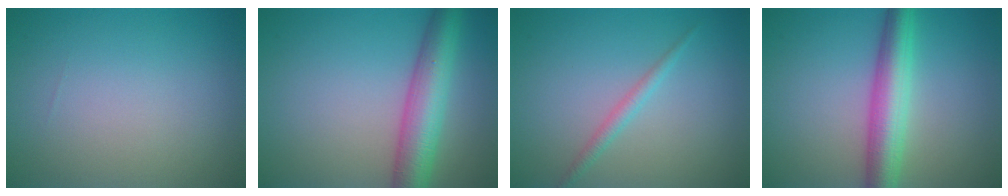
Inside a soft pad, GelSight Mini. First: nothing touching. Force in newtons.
{"total": 6.3, "press": 6.3, "slide": 0.2}
{"total": 1.4, "press": 1.4, "slide": 0.0}
{"total": 5.5, "press": 5.5, "slide": 0.1}